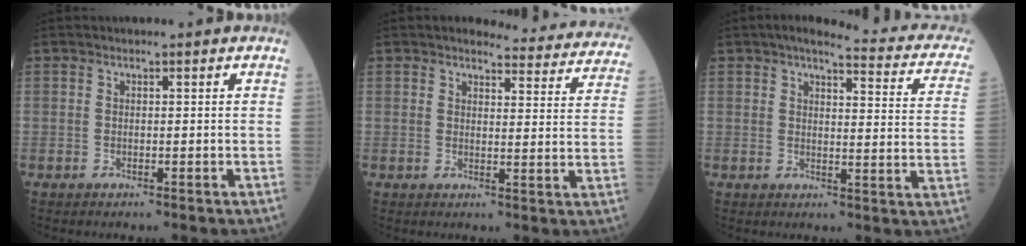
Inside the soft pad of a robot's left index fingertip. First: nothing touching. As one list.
[{"total": 14.4, "force": [13.9, 3.0, 2.5], "torque": [0.007, -0.057, 0.123]}, {"total": 15.1, "force": [12.5, 3.1, 8.0], "torque": [-0.084, -0.014, 0.119]}]